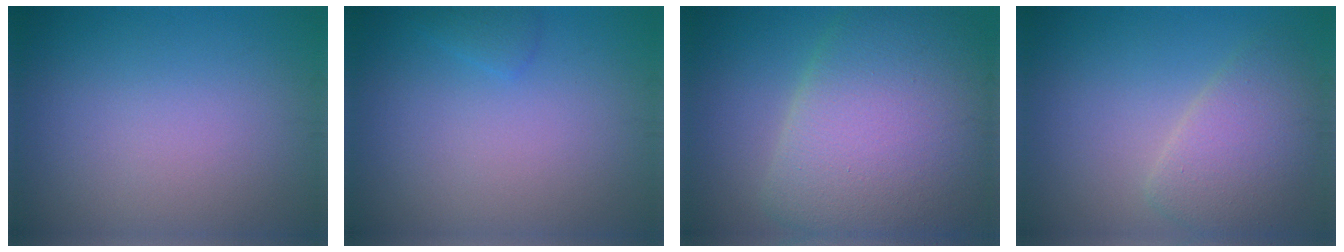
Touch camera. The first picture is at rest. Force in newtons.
{"total": 0.9, "press": 0.9, "slide": 0.1}
{"total": 12.0, "press": 12.0, "slide": 0.2}
{"total": 4.3, "press": 4.3, "slide": 0.5}